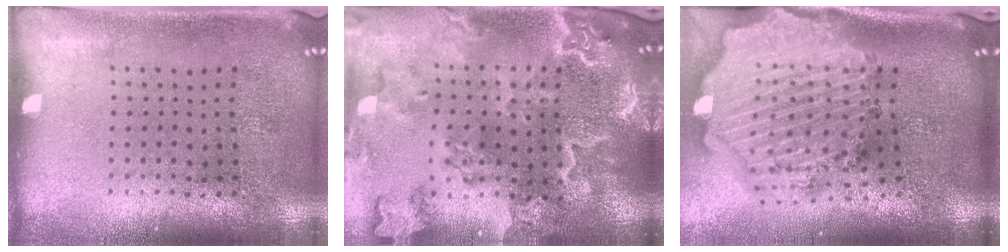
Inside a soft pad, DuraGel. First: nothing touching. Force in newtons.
{"total": 3.9, "press": 3.3, "slide": 2.1}
{"total": 4.1, "press": 3.4, "slide": 2.3}